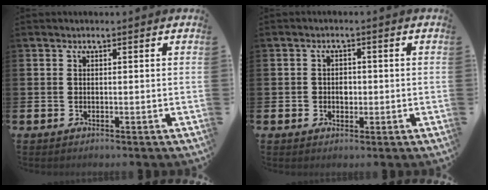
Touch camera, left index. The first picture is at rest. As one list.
[{"total": 1.9, "force": [-0.2, 1.7, 0.8], "torque": [-0.003, 0.002, -0.011]}]